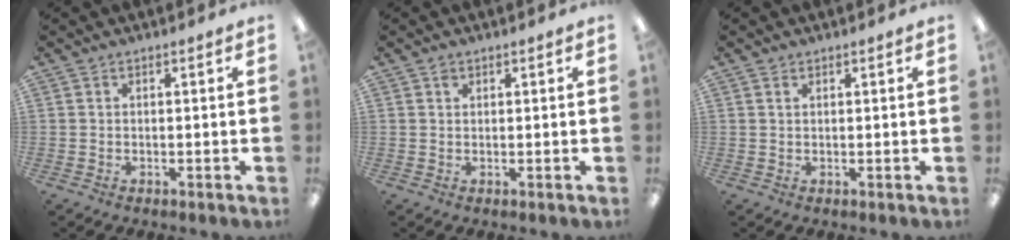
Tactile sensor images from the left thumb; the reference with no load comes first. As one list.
[{"total": 1.1, "force": [0.7, 0.7, 0.5], "torque": [-0.011, 0.001, 0.013]}, {"total": 0.9, "force": [0.6, 0.4, 0.5], "torque": [-0.011, 0.001, 0.011]}]